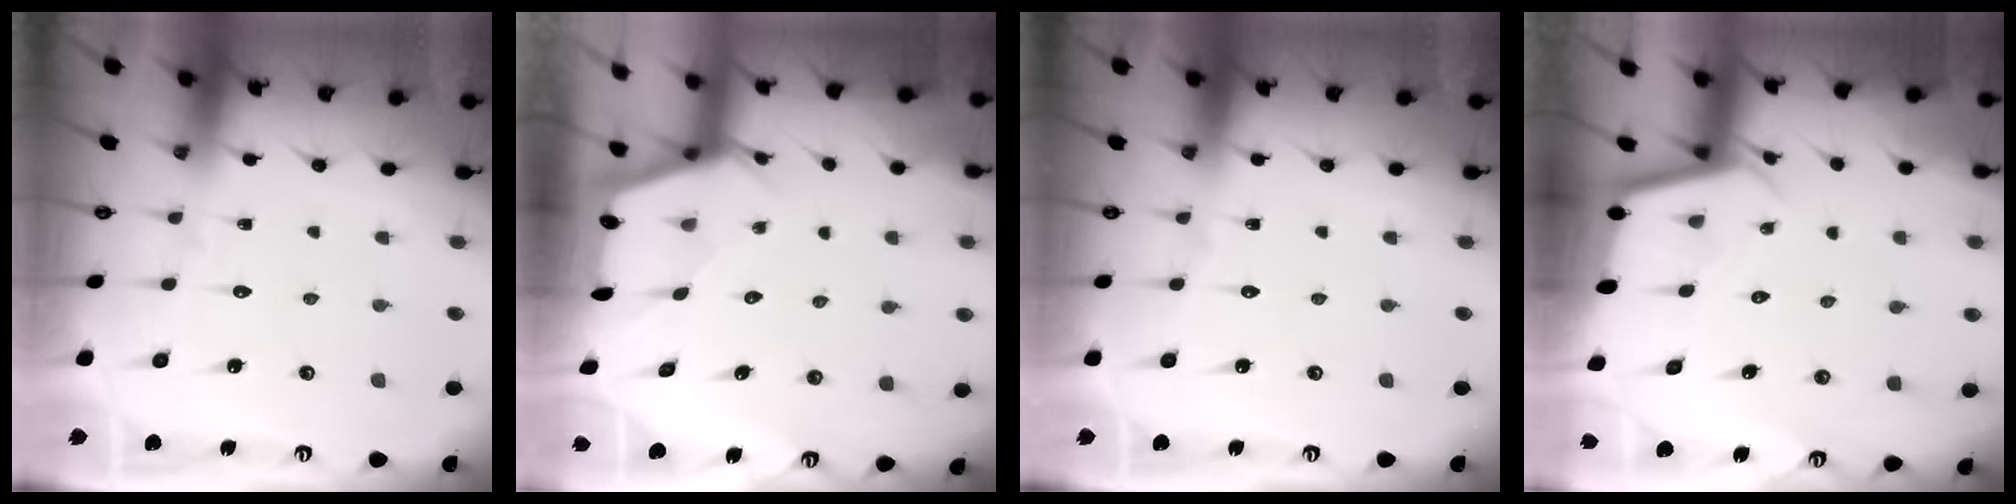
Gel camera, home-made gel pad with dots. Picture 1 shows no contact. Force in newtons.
{"total": 2.4, "press": 2.4, "slide": 0.3}
{"total": 0.0}
{"total": 2.5, "press": 2.5, "slide": 0.1}